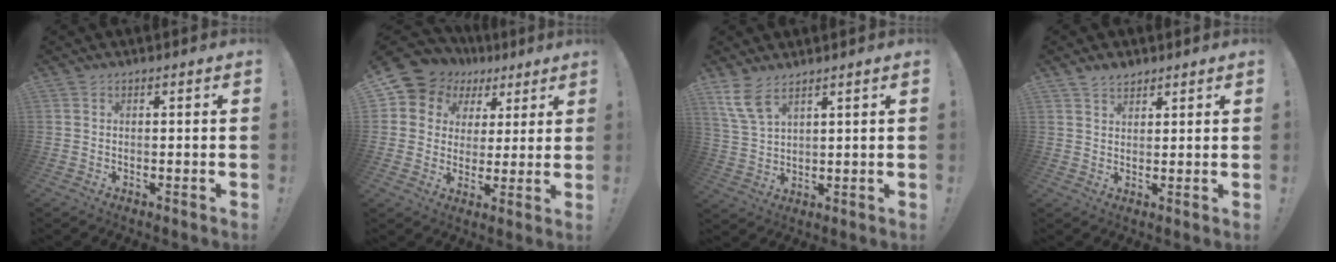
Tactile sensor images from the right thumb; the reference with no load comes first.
{"total": 8.8, "force": [4.4, 7.3, 2.2], "torque": [-0.045, -0.032, 0.087]}
{"total": 7.2, "force": [5.2, 2.5, 4.3], "torque": [-0.087, -0.021, 0.102]}
{"total": 3.5, "force": [3.0, 1.7, 0.9], "torque": [-0.013, -0.019, 0.055]}